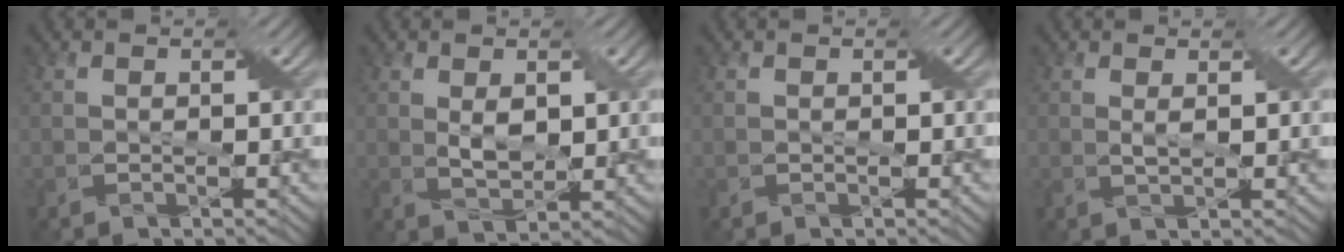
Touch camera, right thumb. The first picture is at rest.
{"total": 3.2, "force": [0.6, 1.7, 2.6], "torque": [-0.061, -0.005, 0.015]}
{"total": 0.0}
{"total": 1.0, "force": [0.4, 0.1, 0.9], "torque": [-0.025, -0.002, 0.008]}